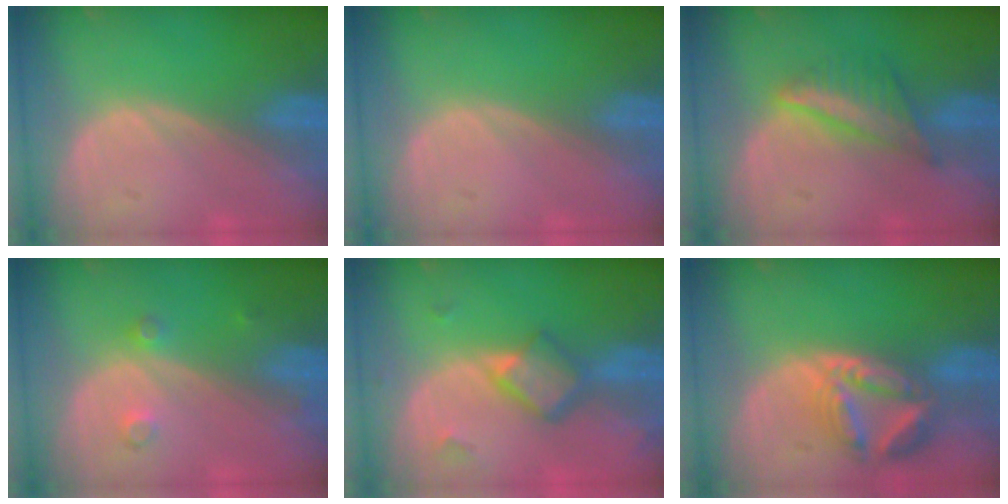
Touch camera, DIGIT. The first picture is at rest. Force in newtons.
{"total": 0.0}
{"total": 5.9, "press": 5.7, "slide": 1.6}
{"total": 2.5, "press": 2.1, "slide": 1.3}
{"total": 5.8, "press": 5.0, "slide": 3.0}
{"total": 8.0, "press": 7.0, "slide": 3.8}